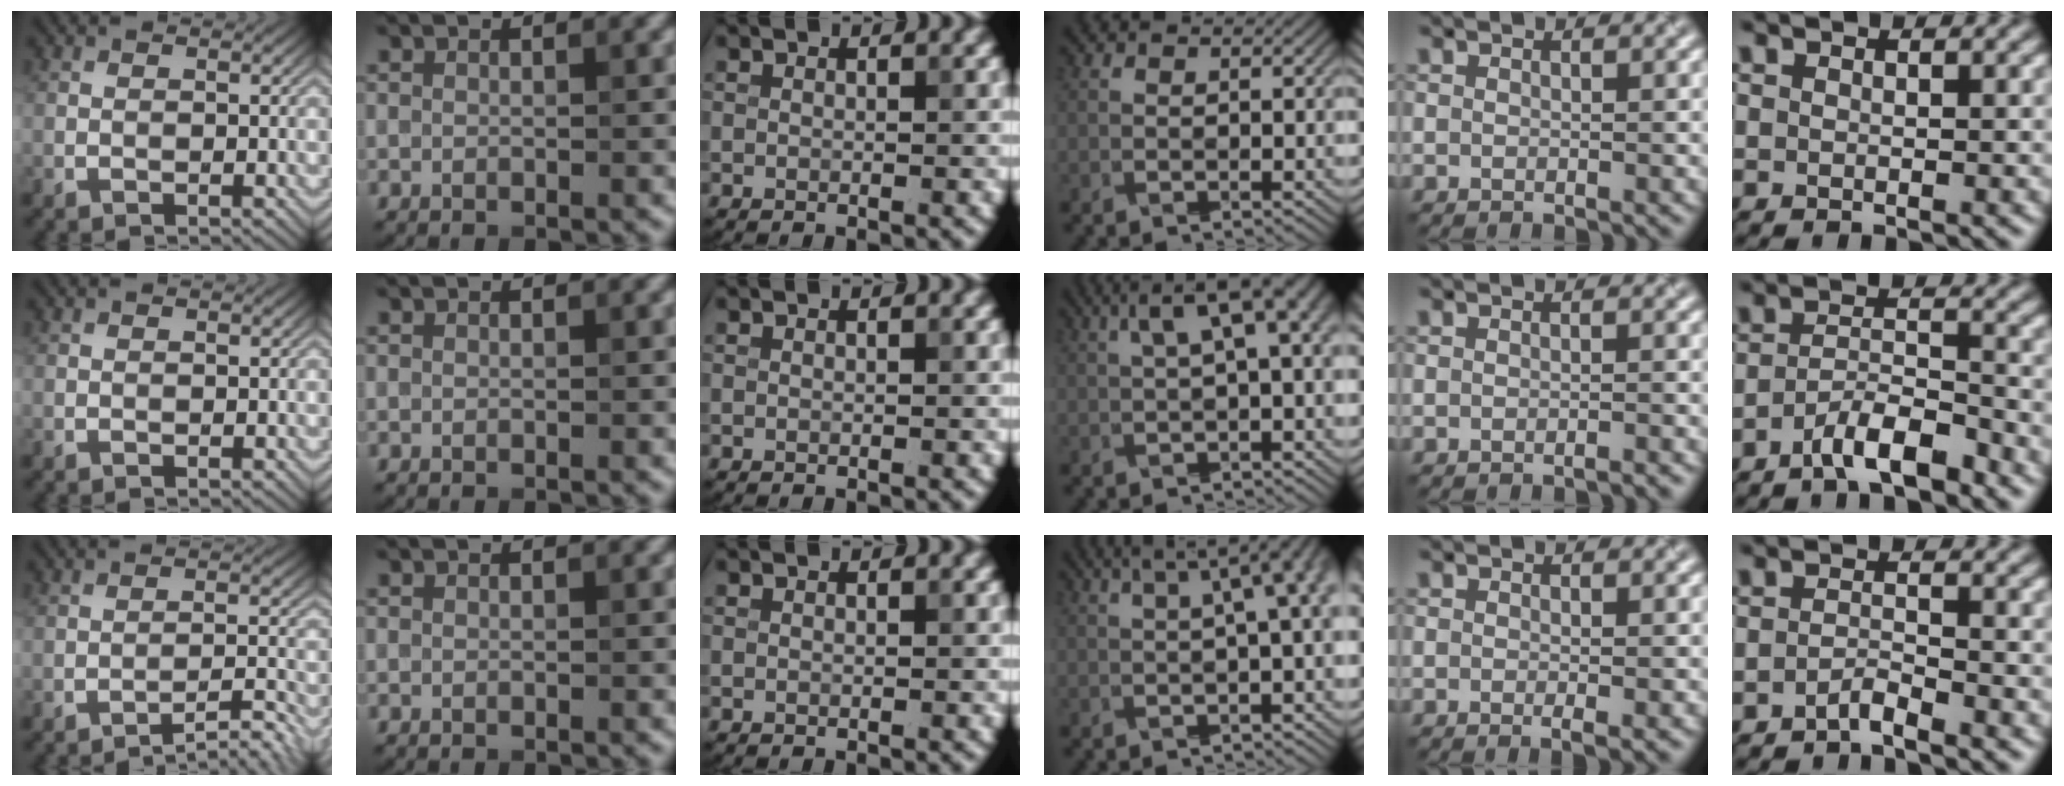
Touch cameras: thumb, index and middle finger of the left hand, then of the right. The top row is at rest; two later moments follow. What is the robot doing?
{"motion": "pour", "object": "sugar"}